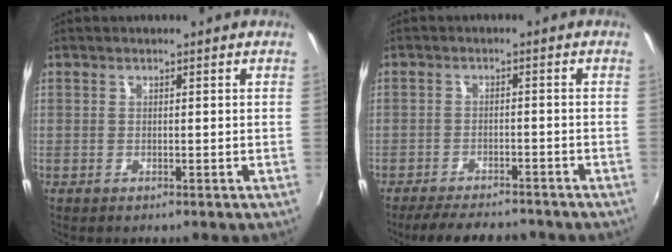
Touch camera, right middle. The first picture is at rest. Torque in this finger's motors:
{"motor_torque": [0.49, -0.44, 0.03, 0.00]}